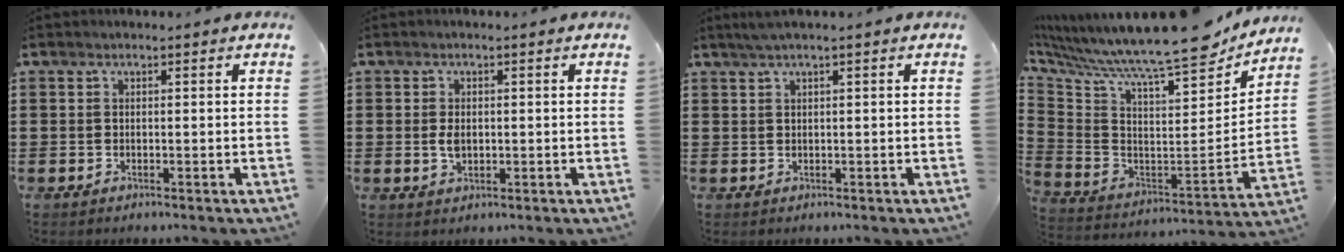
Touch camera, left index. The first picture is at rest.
{"total": 2.7, "force": [0.1, 1.5, 2.2], "torque": [-0.052, 0.002, 0.000]}
{"total": 1.3, "force": [0.6, -0.1, 1.1], "torque": [-0.020, -0.001, 0.011]}
{"total": 11.4, "force": [9.7, 1.0, 6.0], "torque": [-0.126, -0.085, 0.151]}